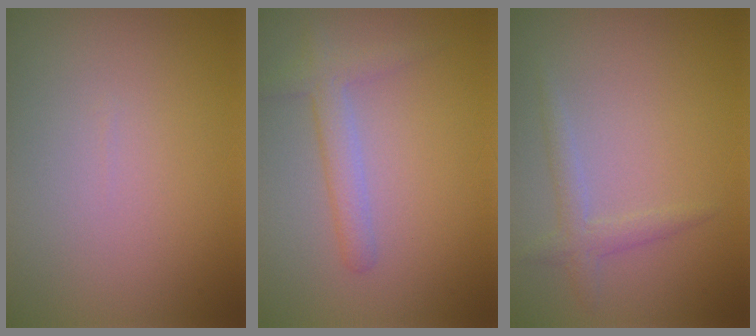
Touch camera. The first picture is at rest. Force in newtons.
{"total": 1.8, "press": 1.8, "slide": 0.2}
{"total": 1.7, "press": 1.7, "slide": 0.0}